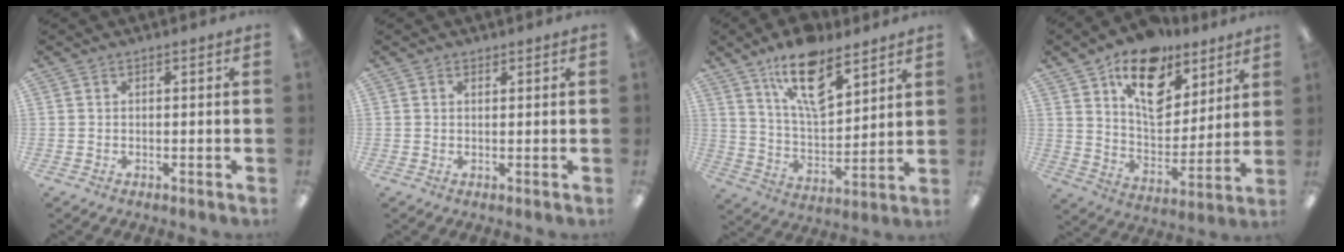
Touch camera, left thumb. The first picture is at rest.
{"total": 0.7, "force": [0.6, 0.3, 0.3], "torque": [0.003, -0.005, 0.010]}
{"total": 16.2, "force": [10.5, 6.6, 10.3], "torque": [-0.173, -0.045, 0.180]}
{"total": 17.9, "force": [11.5, 10.3, 9.1], "torque": [-0.134, -0.066, 0.204]}